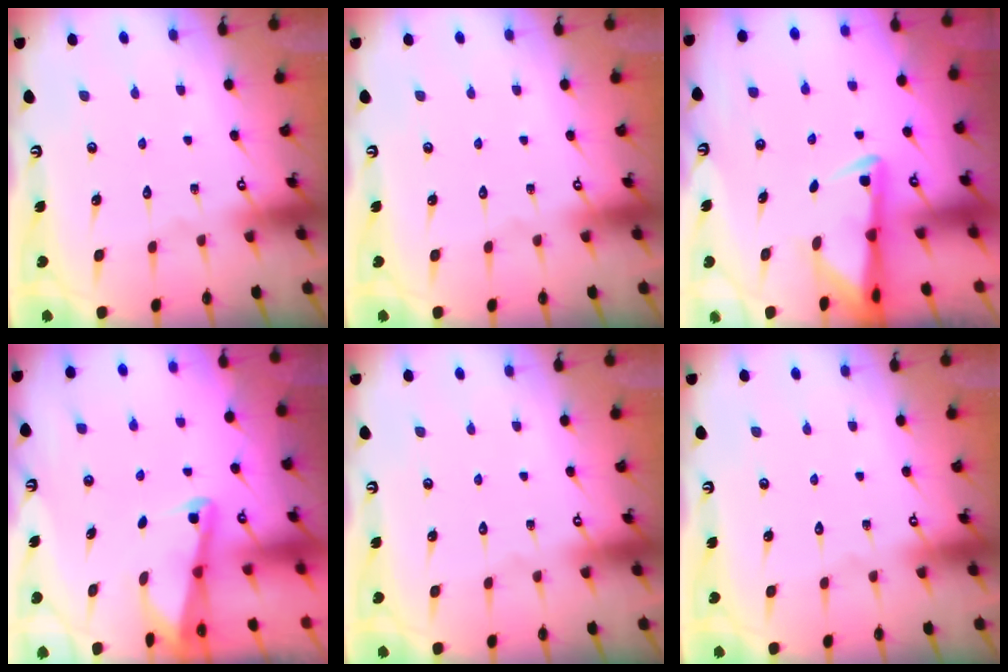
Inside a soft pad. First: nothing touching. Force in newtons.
{"total": 0.0}
{"total": 2.9, "press": 2.9, "slide": 0.6}
{"total": 2.0, "press": 2.0, "slide": 0.4}
{"total": 0.0}
{"total": 0.0}